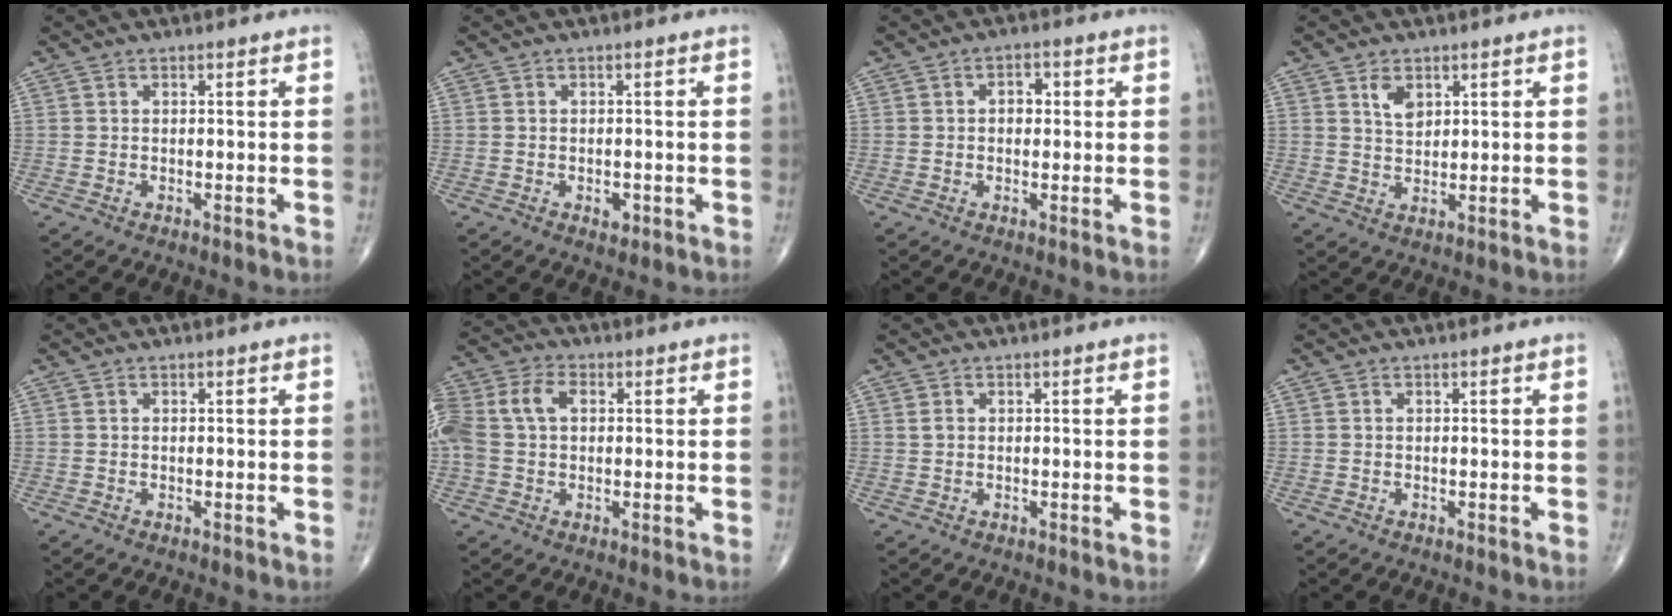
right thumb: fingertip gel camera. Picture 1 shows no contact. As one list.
[{"total": 1.7, "force": [-0.6, 1.2, 1.1], "torque": [-0.008, 0.003, -0.005]}, {"total": 3.2, "force": [0.4, 2.2, 2.3], "torque": [-0.017, 0.007, 0.002]}, {"total": 5.2, "force": [2.3, 2.8, 3.7], "torque": [-0.059, -0.012, 0.048]}, {"total": 0.0}, {"total": 12.5, "force": [2.1, 8.7, 8.8], "torque": [-0.217, 0.031, 0.039]}, {"total": 0.9, "force": [0.2, 0.7, 0.5], "torque": [-0.009, 0.002, 0.004]}, {"total": 0.0}]